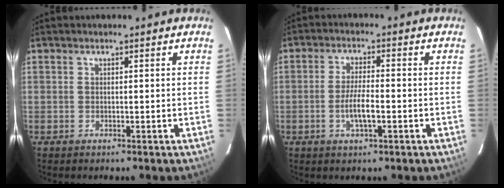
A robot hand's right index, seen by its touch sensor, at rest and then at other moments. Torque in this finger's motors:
{"motor_torque": [0.26, -0.07, 0.17, 0.06]}